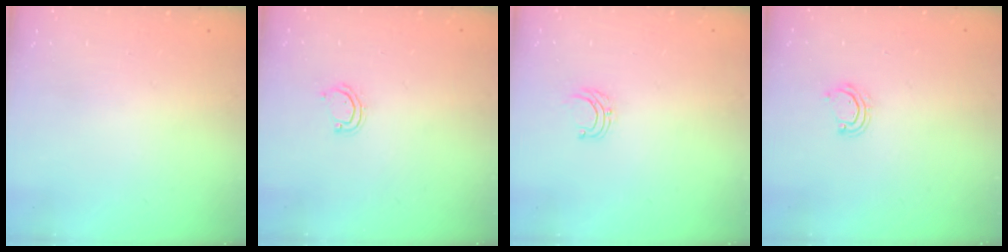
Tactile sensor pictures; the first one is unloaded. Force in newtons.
{"total": 3.8, "press": 3.8, "slide": 0.3}
{"total": 4.3, "press": 4.3, "slide": 0.3}
{"total": 2.7, "press": 2.7, "slide": 0.2}